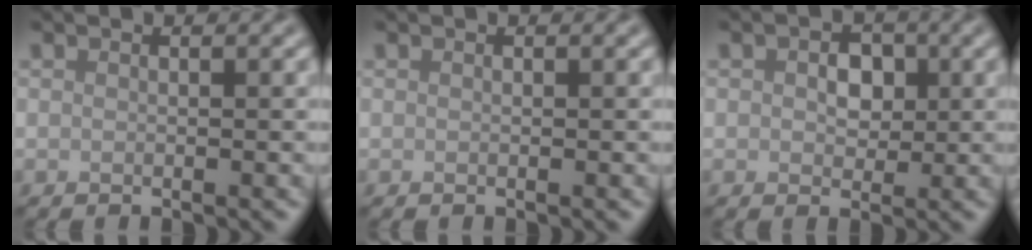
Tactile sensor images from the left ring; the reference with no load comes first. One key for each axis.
{"total": 0.0}
{"total": 2.6, "fx": 0.4, "fy": 1.9, "fz": 1.7, "tx": -0.030, "ty": 0.001, "tz": 0.001}